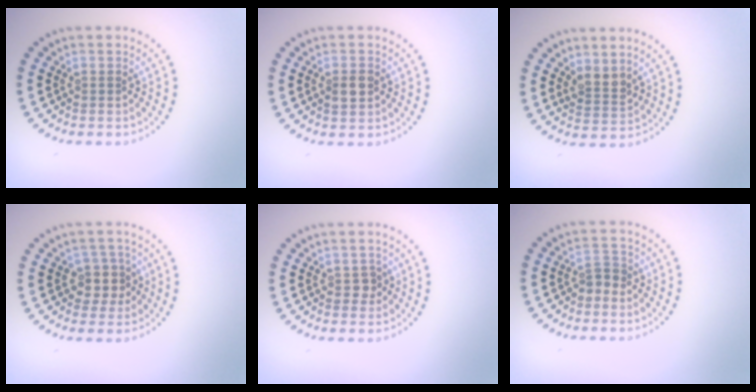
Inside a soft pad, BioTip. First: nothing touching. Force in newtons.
{"total": 1.7, "press": 1.7, "slide": 0.2}
{"total": 2.0, "press": 1.7, "slide": 1.2}
{"total": 2.6, "press": 2.2, "slide": 1.4}
{"total": 1.1, "press": 1.0, "slide": 0.5}
{"total": 1.3, "press": 1.0, "slide": 0.7}